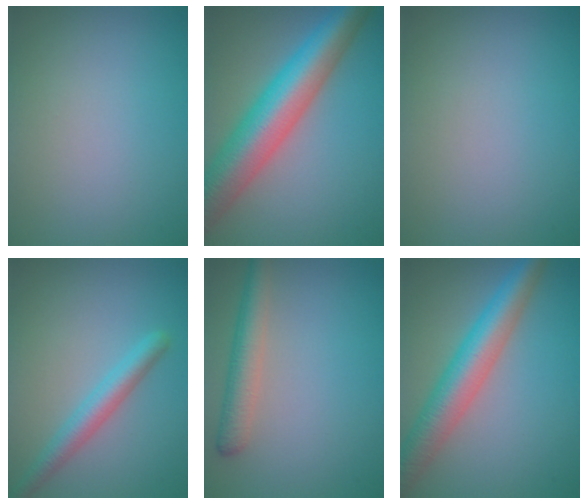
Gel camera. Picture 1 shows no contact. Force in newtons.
{"total": 9.9, "press": 9.9, "slide": 0.4}
{"total": 0.0}
{"total": 2.9, "press": 2.9, "slide": 0.2}
{"total": 3.3, "press": 3.3, "slide": 0.1}
{"total": 6.5, "press": 6.5, "slide": 0.1}